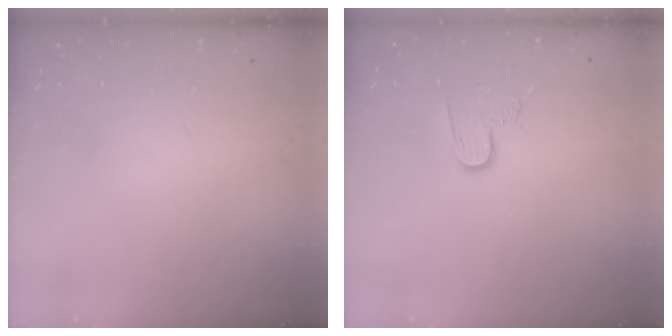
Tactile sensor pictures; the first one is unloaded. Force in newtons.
{"total": 6.5, "press": 6.4, "slide": 0.6}